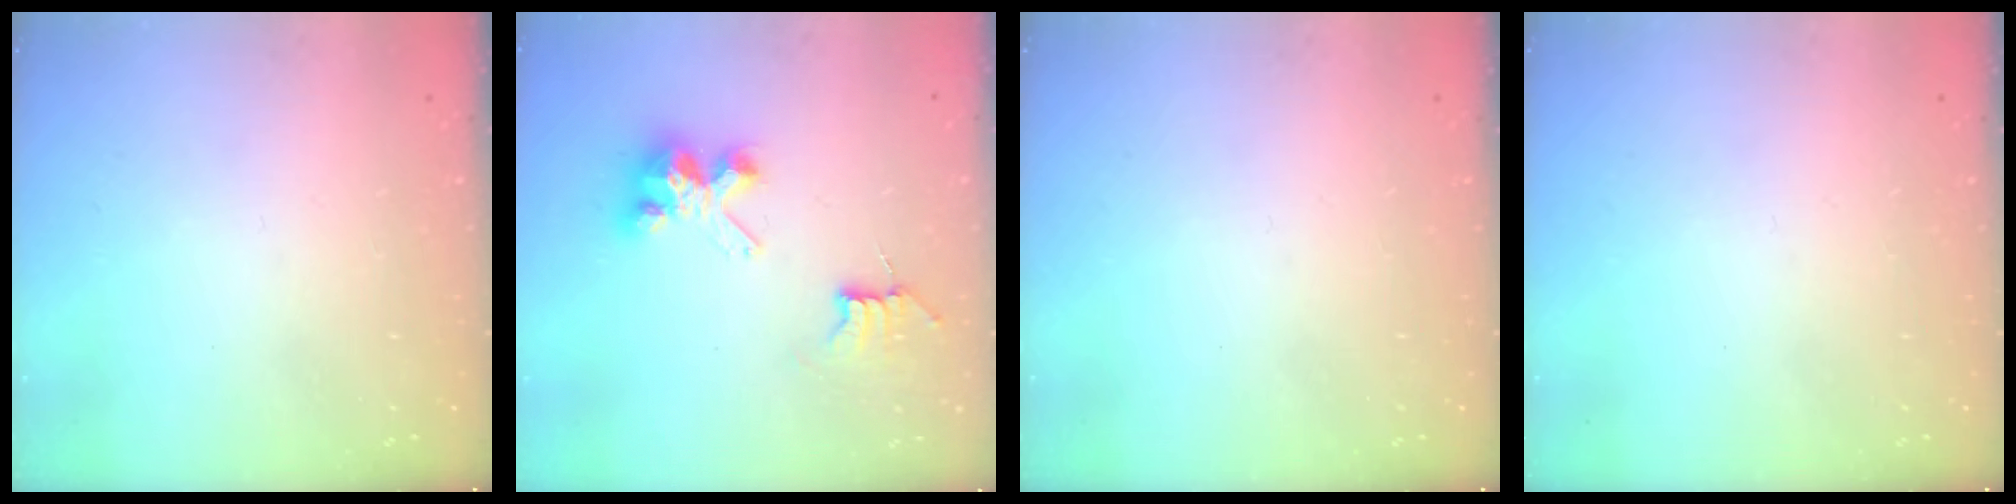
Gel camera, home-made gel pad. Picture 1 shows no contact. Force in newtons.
{"total": 7.1, "press": 7.1, "slide": 0.2}
{"total": 0.0}
{"total": 0.0}